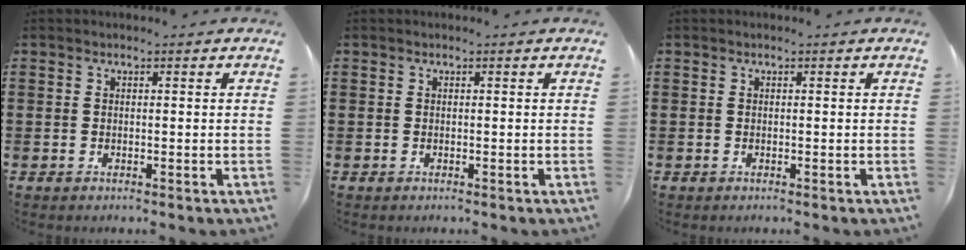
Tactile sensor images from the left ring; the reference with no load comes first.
{"total": 0.0}
{"total": 0.0}